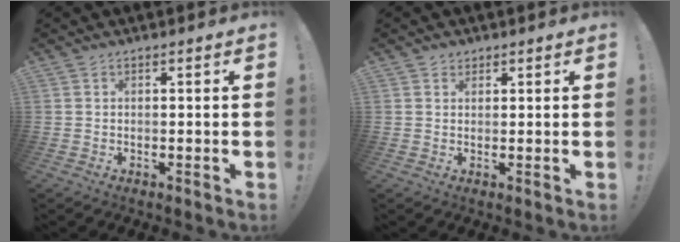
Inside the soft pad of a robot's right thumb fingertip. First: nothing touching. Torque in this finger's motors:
{"motor_torque": [0.00, 0.00, 0.01, -0.01, 0.00]}